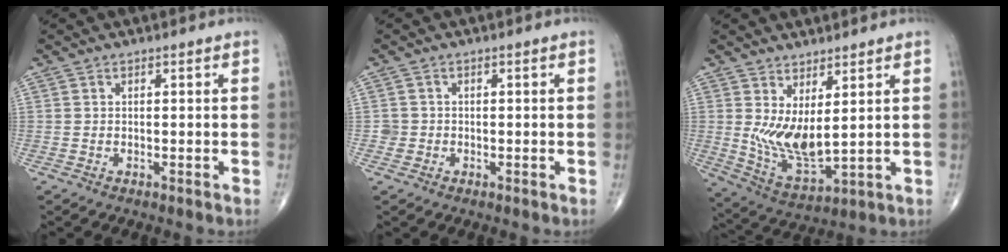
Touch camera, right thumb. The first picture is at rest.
{"total": 1.6, "force": [-0.3, 1.6, 0.0], "torque": [0.011, 0.007, -0.009]}
{"total": 9.4, "force": [2.3, 3.7, 8.3], "torque": [-0.151, -0.039, 0.058]}